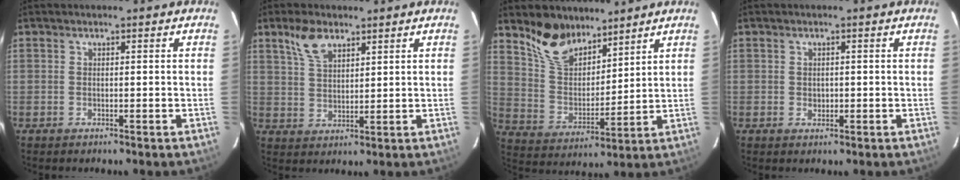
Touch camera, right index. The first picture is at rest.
{"total": 6.3, "force": [4.1, 3.1, 3.7], "torque": [-0.071, 0.011, 0.083]}
{"total": 10.5, "force": [7.9, 4.9, 4.9], "torque": [-0.095, 0.012, 0.159]}
{"total": 1.3, "force": [-0.1, 1.2, 0.5], "torque": [-0.005, 0.000, 0.000]}